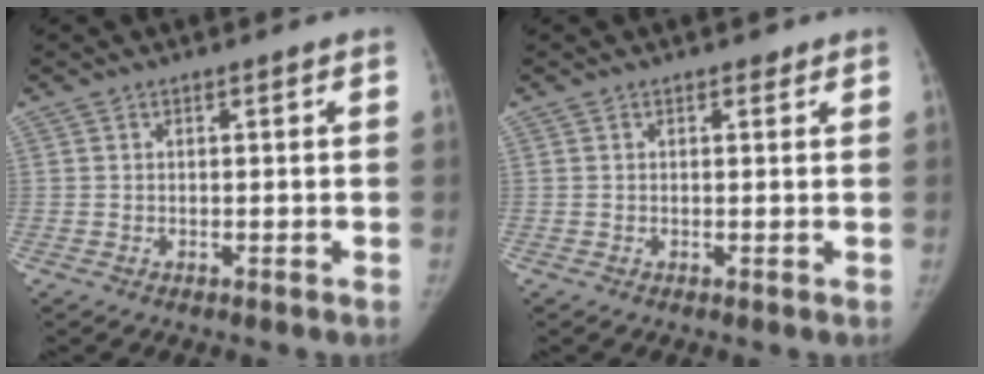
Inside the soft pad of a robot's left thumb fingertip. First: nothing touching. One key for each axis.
{"total": 0.6, "fx": 0.4, "fy": 0.4, "fz": 0.1, "tx": 0.004, "ty": -0.002, "tz": 0.004}